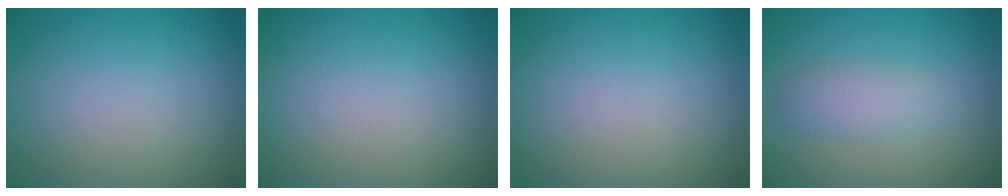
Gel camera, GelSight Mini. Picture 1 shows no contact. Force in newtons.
{"total": 0.0}
{"total": 0.0}
{"total": 2.4, "press": 2.4, "slide": 0.1}